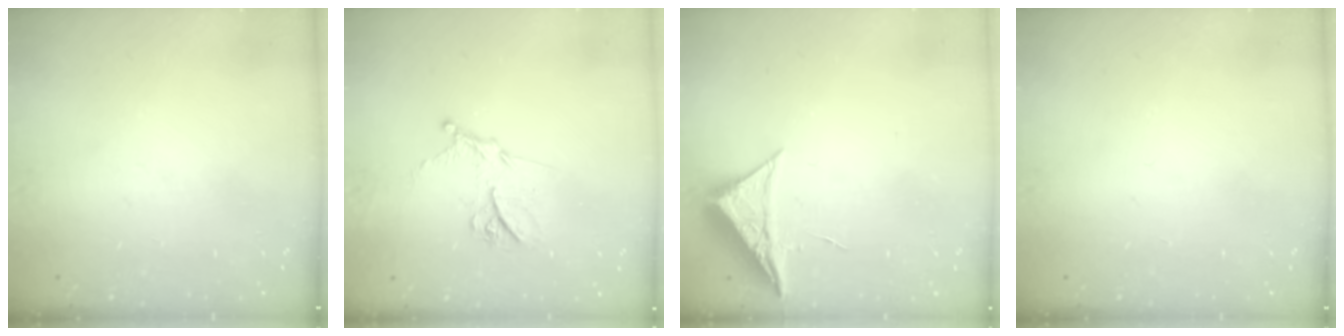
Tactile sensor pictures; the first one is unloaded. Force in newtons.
{"total": 12.6, "press": 12.5, "slide": 0.9}
{"total": 6.6, "press": 6.6, "slide": 0.2}
{"total": 0.0}